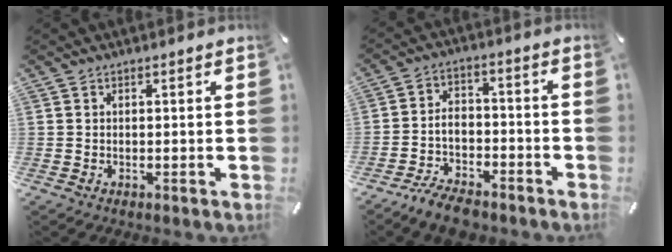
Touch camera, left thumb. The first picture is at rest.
{"total": 7.9, "force": [-5.6, 4.4, 3.4], "torque": [-0.058, 0.040, -0.104]}